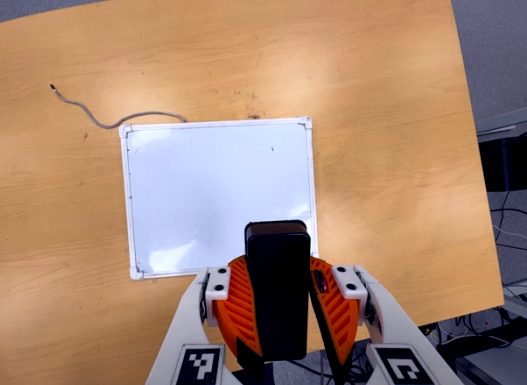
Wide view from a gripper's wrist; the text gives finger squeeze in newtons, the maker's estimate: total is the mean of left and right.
{"total": 10.6, "left": 10.4, "right": 10.7}